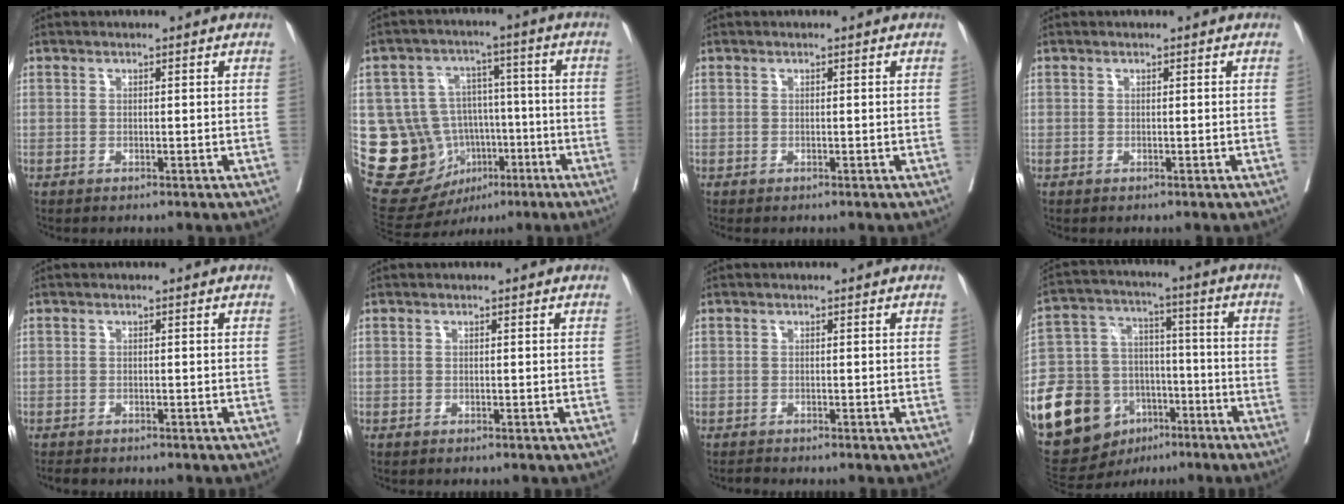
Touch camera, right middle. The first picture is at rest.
{"total": 13.7, "force": [-3.5, 12.2, 5.2], "torque": [-0.098, 0.048, -0.034]}
{"total": 0.0}
{"total": 0.0}
{"total": 1.5, "force": [-1.4, 0.5, 0.4], "torque": [-0.012, -0.005, -0.021]}
{"total": 0.0}
{"total": 0.6, "force": [-0.6, -0.1, 0.0], "torque": [-0.005, -0.005, -0.012]}
{"total": 24.1, "force": [-11.8, 17.0, 12.4], "torque": [-0.300, 0.047, -0.192]}